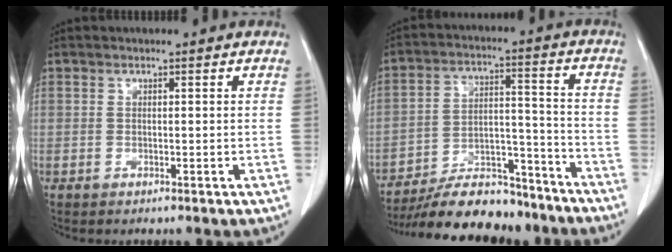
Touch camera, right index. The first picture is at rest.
{"total": 15.7, "force": [-14.1, 4.5, 5.4], "torque": [-0.079, 0.031, -0.227]}